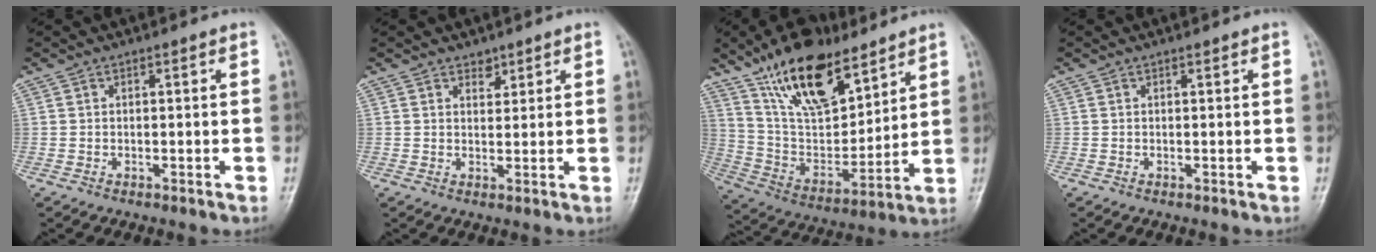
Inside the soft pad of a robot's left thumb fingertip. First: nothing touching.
{"total": 2.2, "force": [1.7, 1.3, 0.5], "torque": [0.008, -0.011, 0.024]}
{"total": 20.1, "force": [13.1, 8.8, 12.5], "torque": [-0.174, -0.060, 0.246]}
{"total": 0.0}